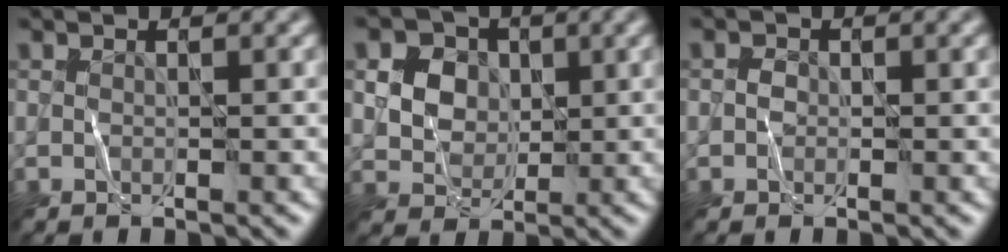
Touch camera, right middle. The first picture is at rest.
{"total": 5.5, "force": [1.5, 4.7, 2.5], "torque": [-0.052, 0.014, 0.017]}
{"total": 0.8, "force": [-0.3, 0.7, 0.2], "torque": [-0.005, 0.002, -0.007]}